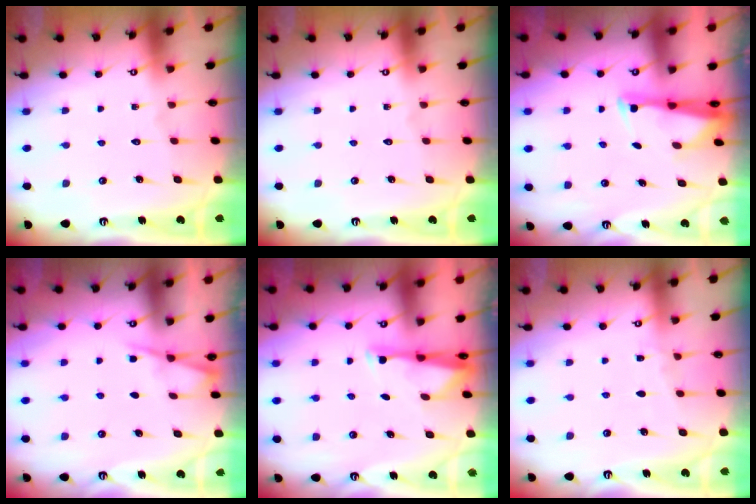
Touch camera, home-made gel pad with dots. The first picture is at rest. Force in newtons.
{"total": 0.0}
{"total": 2.6, "press": 2.5, "slide": 0.7}
{"total": 2.8, "press": 2.8, "slide": 0.3}
{"total": 2.9, "press": 2.9, "slide": 0.6}
{"total": 2.6, "press": 2.5, "slide": 0.4}